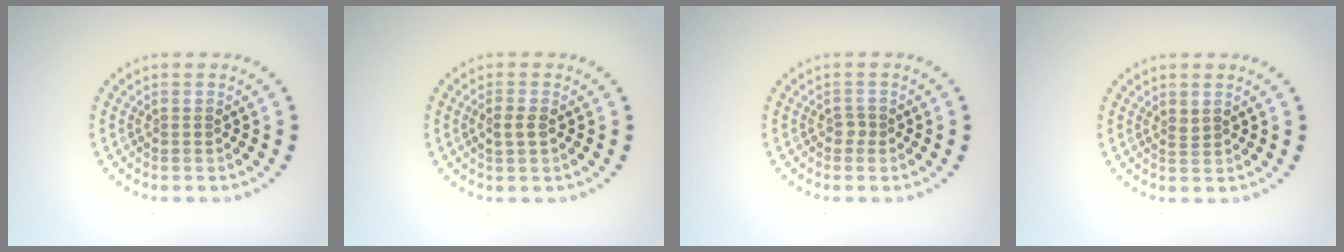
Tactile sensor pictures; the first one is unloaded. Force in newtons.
{"total": 1.5, "press": 1.4, "slide": 0.2}
{"total": 0.8, "press": 0.6, "slide": 0.5}
{"total": 0.7, "press": 0.6, "slide": 0.3}